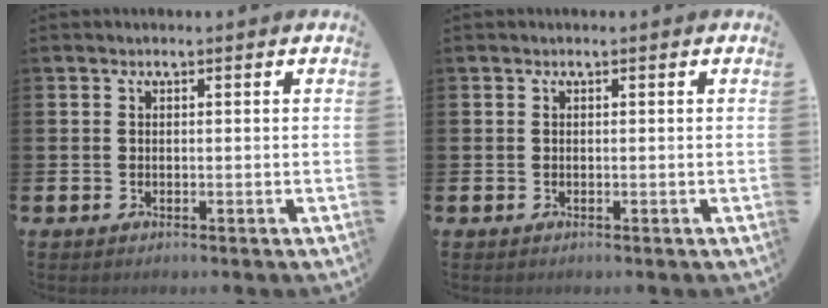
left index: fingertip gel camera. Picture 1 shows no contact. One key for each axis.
{"total": 0.0}